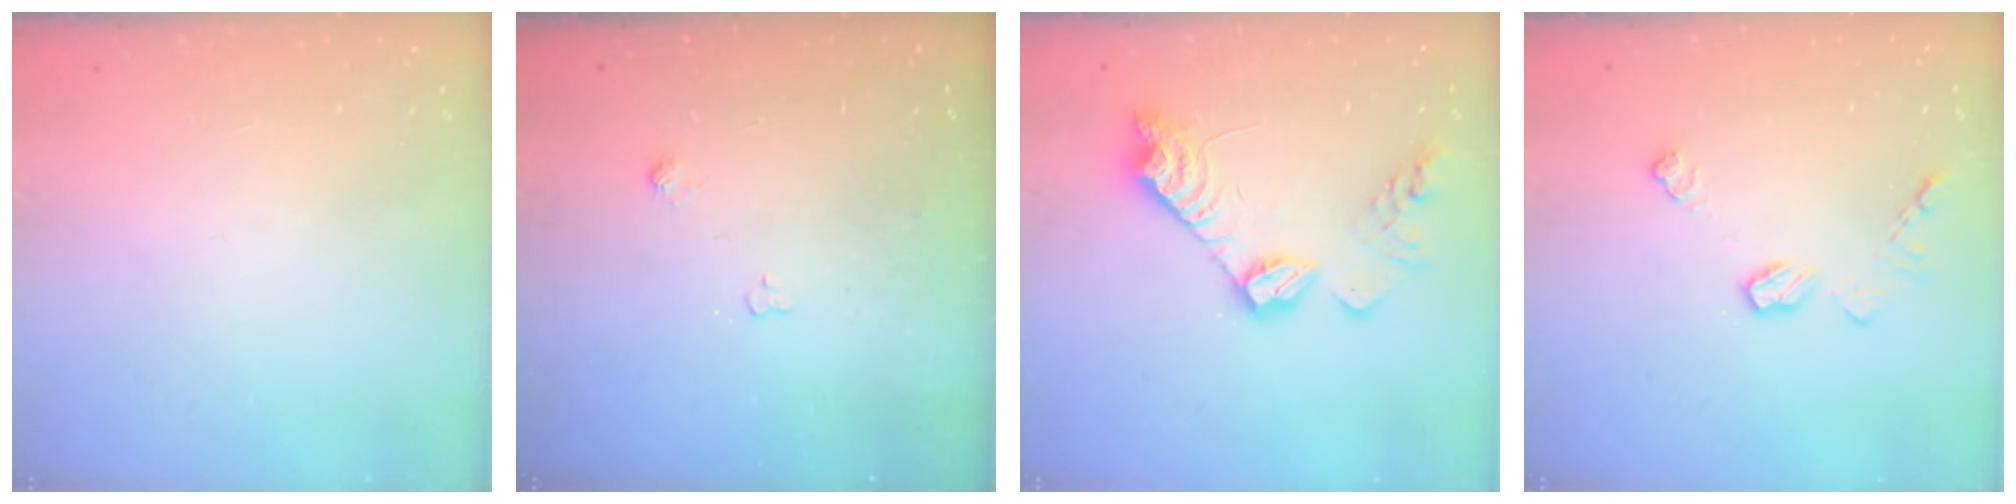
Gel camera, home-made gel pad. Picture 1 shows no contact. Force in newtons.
{"total": 5.3, "press": 5.3, "slide": 0.8}
{"total": 13.2, "press": 13.2, "slide": 0.4}
{"total": 7.9, "press": 7.9, "slide": 0.3}